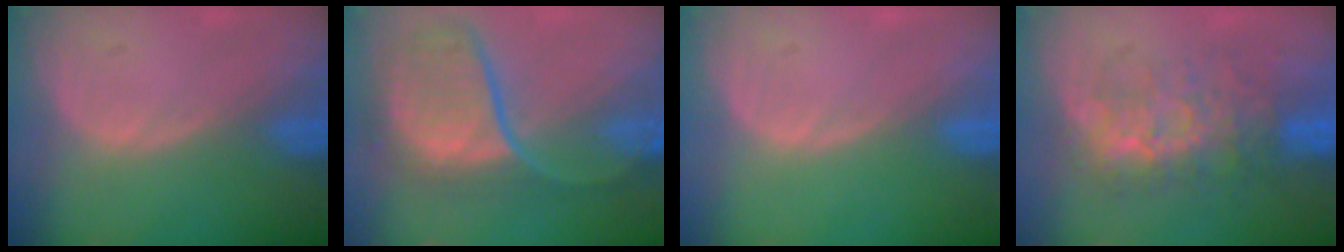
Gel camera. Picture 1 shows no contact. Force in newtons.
{"total": 10.5, "press": 9.6, "slide": 4.1}
{"total": 0.0}
{"total": 8.0, "press": 7.8, "slide": 1.8}